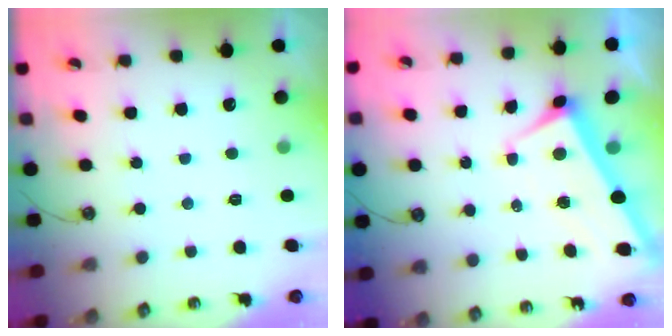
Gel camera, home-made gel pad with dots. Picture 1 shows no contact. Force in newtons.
{"total": 1.6, "press": 1.2, "slide": 1.0}